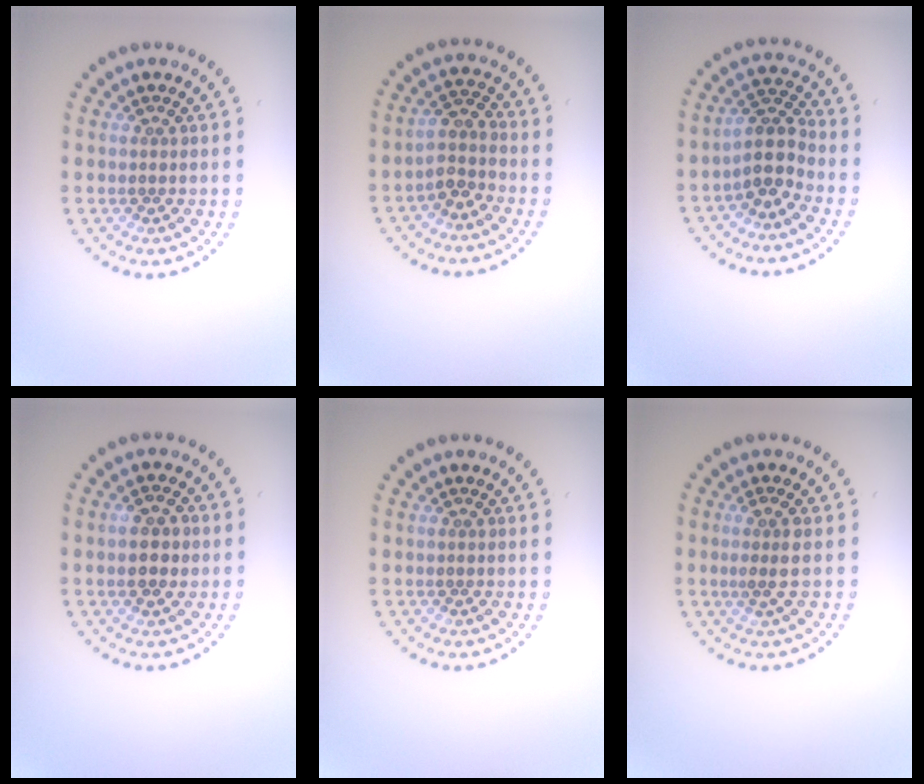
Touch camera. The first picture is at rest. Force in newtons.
{"total": 2.3, "press": 1.9, "slide": 1.3}
{"total": 3.2, "press": 2.5, "slide": 1.9}
{"total": 2.7, "press": 2.7, "slide": 0.2}
{"total": 0.0}
{"total": 1.5, "press": 1.3, "slide": 0.8}